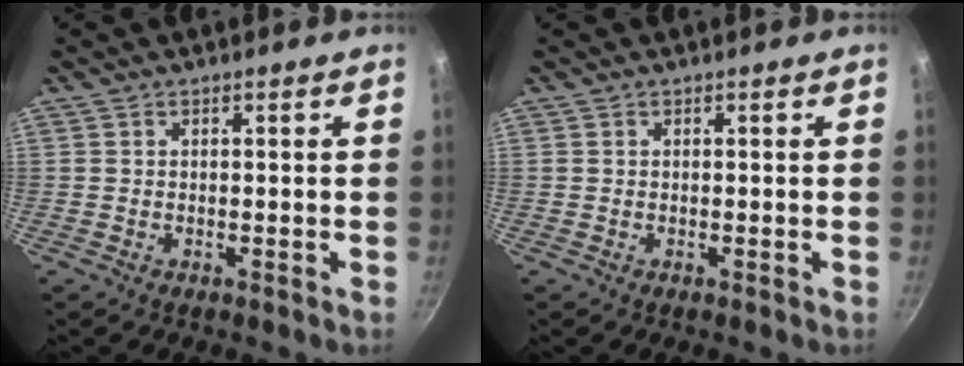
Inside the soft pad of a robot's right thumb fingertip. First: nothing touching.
{"total": 0.0}